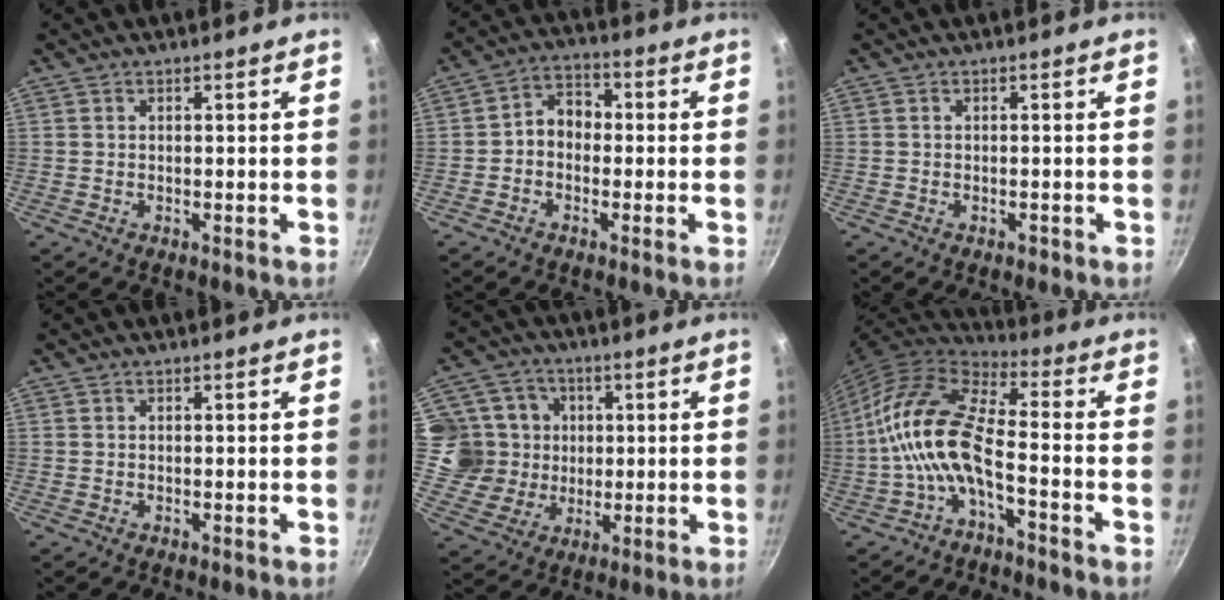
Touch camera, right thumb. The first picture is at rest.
{"total": 5.7, "force": [-0.8, 4.5, 3.4], "torque": [-0.031, 0.025, -0.028]}
{"total": 0.9, "force": [-0.5, 0.5, 0.6], "torque": [-0.009, 0.004, -0.005]}
{"total": 0.0}
{"total": 12.0, "force": [1.2, 11.3, 4.0], "torque": [-0.043, 0.007, 0.020]}
{"total": 13.8, "force": [-3.9, 5.6, 12.0], "torque": [-0.245, 0.046, -0.089]}